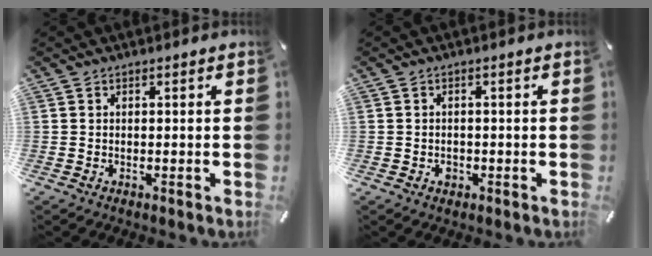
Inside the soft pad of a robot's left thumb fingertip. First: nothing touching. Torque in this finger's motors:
{"motor_torque": [0.00, 0.02, 0.01, -0.01, 0.00]}